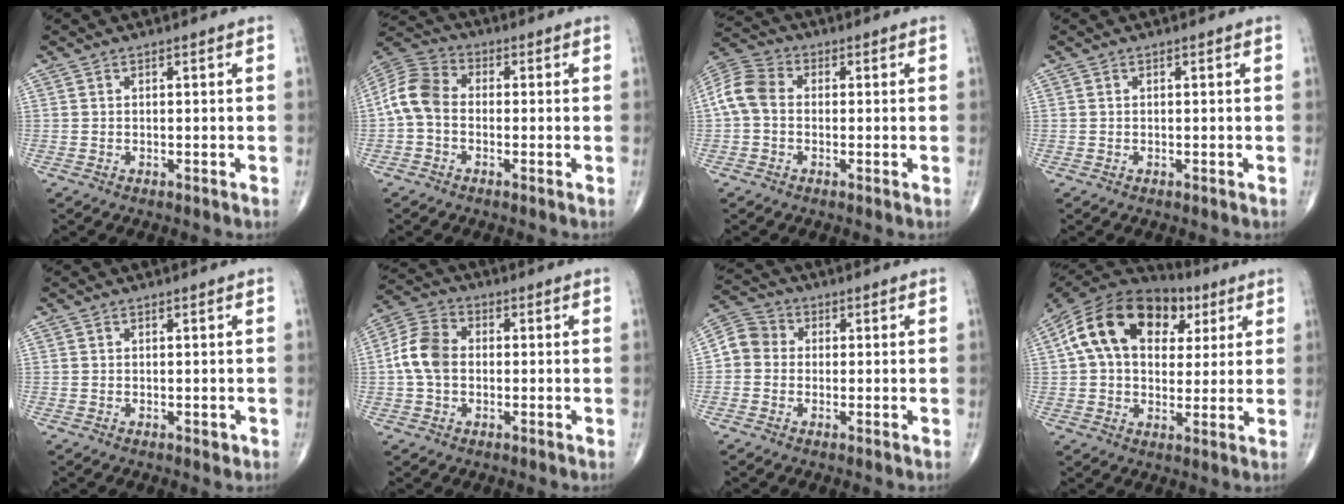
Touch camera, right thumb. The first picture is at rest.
{"total": 8.3, "force": [-1.0, 6.0, 5.7], "torque": [-0.107, 0.023, -0.037]}
{"total": 7.5, "force": [-0.2, 5.6, 5.1], "torque": [-0.102, 0.021, -0.016]}
{"total": 0.0}
{"total": 0.8, "force": [-0.1, 0.6, 0.6], "torque": [-0.004, -0.001, 0.000]}
{"total": 8.3, "force": [-0.3, 6.0, 5.7], "torque": [-0.110, 0.024, -0.016]}
{"total": 5.7, "force": [-0.1, 5.3, 2.1], "torque": [-0.023, 0.018, -0.015]}
{"total": 21.0, "force": [6.6, 13.8, 14.4], "torque": [-0.237, 0.024, 0.101]}